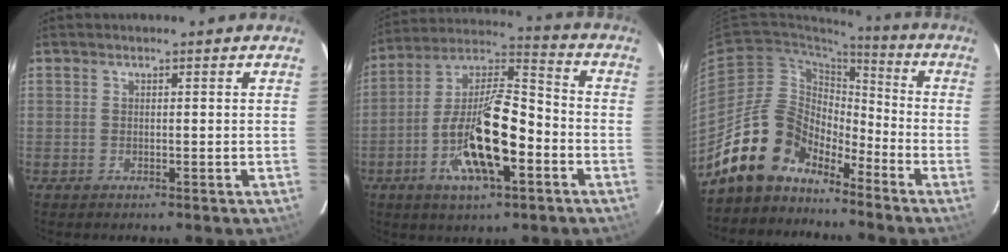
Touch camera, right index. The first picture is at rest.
{"total": 17.8, "force": [-6.3, 6.1, 15.5], "torque": [-0.299, 0.001, -0.119]}
{"total": 13.5, "force": [-10.9, 7.0, 3.6], "torque": [-0.075, 0.033, -0.203]}